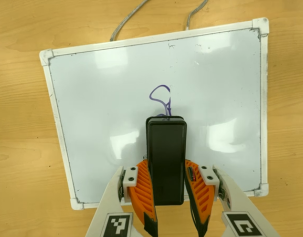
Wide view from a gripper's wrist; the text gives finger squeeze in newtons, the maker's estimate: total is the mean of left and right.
{"total": 8.2, "left": 6.5, "right": 10.0}